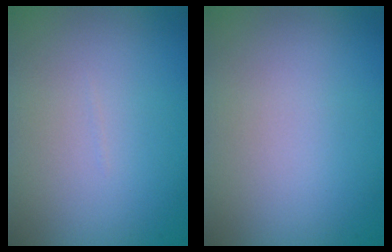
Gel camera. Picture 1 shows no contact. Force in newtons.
{"total": 0.0}